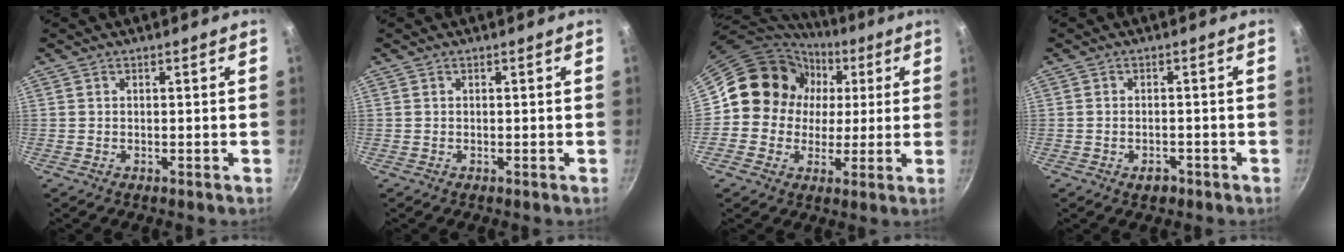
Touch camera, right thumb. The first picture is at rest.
{"total": 0.0}
{"total": 13.7, "force": [2.8, 12.6, 4.5], "torque": [-0.045, 0.009, 0.032]}
{"total": 2.6, "force": [-1.5, 1.6, 1.4], "torque": [-0.016, 0.013, -0.017]}